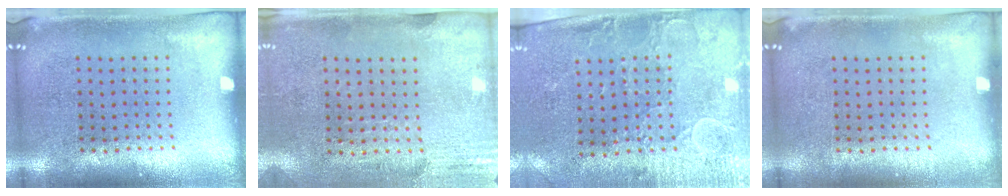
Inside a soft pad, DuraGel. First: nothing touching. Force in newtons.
{"total": 2.9, "press": 2.5, "slide": 1.5}
{"total": 2.9, "press": 2.5, "slide": 1.6}
{"total": 0.0}